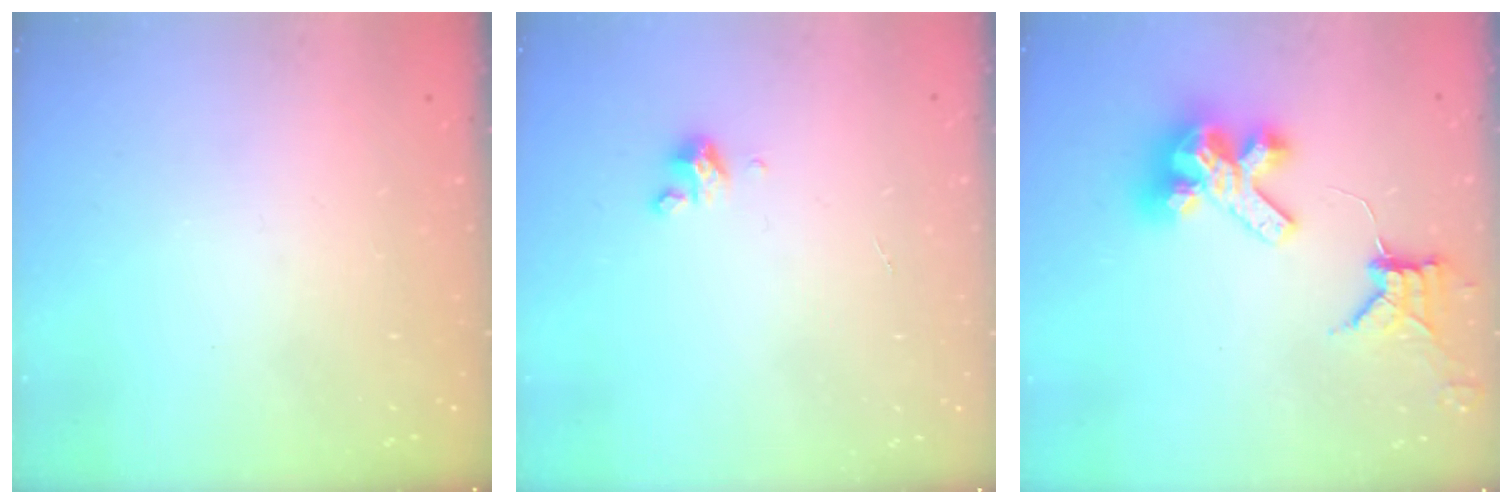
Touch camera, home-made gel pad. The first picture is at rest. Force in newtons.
{"total": 1.7, "press": 1.7, "slide": 0.3}
{"total": 13.3, "press": 13.2, "slide": 1.8}